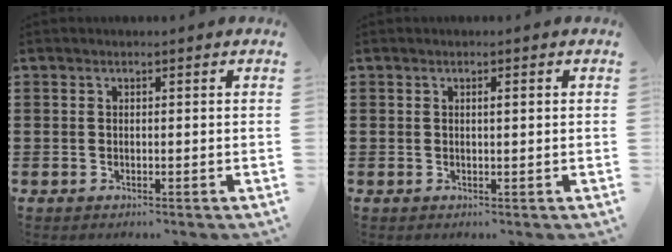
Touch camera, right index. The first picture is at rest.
{"total": 0.9, "force": [0.2, 0.1, 0.9], "torque": [-0.017, 0.002, 0.002]}